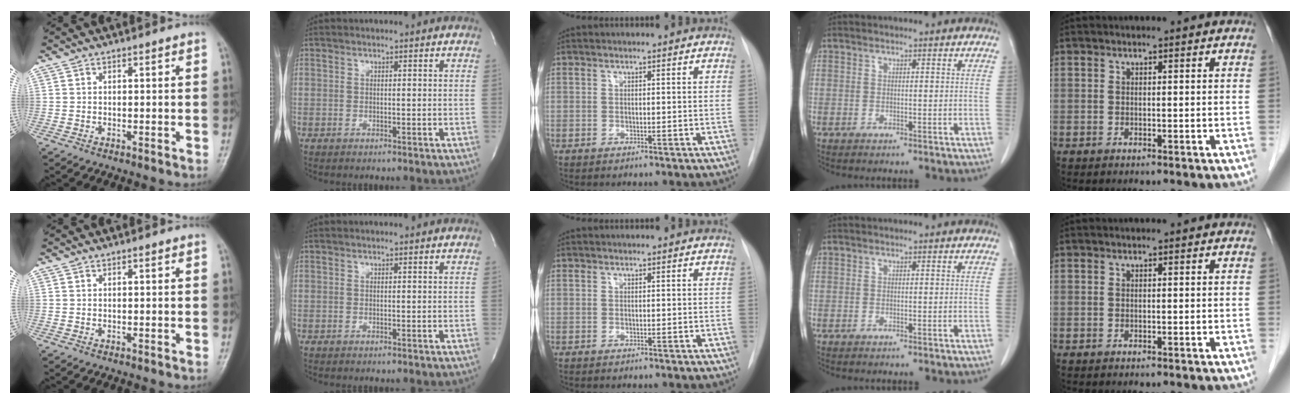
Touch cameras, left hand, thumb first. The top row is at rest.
{}